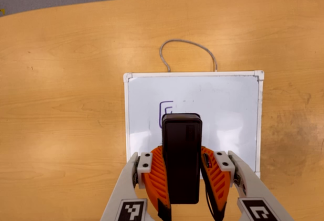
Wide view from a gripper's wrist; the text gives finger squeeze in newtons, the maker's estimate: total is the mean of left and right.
{"total": 8.2, "left": 6.7, "right": 9.6}